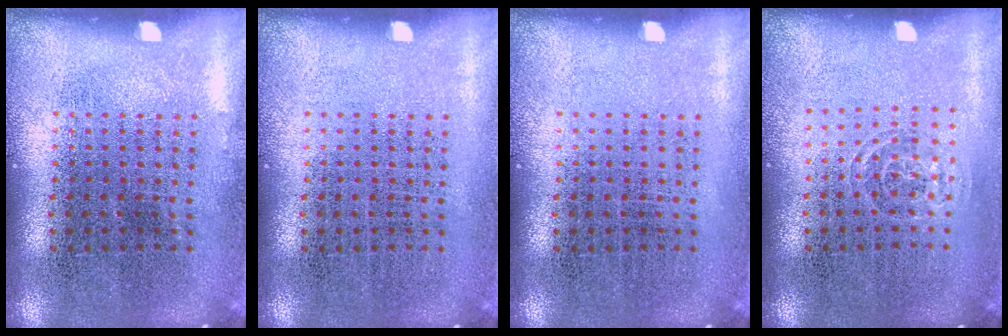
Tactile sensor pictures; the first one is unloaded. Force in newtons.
{"total": 0.0}
{"total": 0.0}
{"total": 0.8, "press": 0.6, "slide": 0.6}